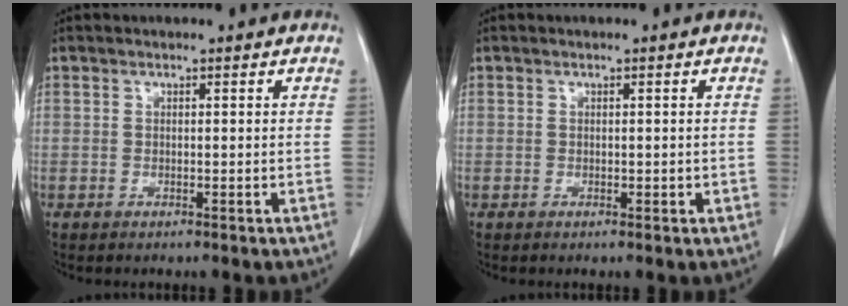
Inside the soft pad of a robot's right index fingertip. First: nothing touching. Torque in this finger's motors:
{"motor_torque": [-0.15, 0.37, -0.03, 0.00]}